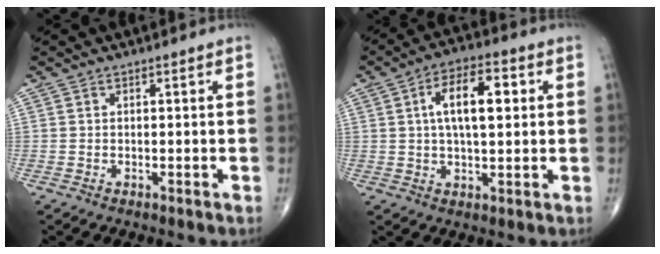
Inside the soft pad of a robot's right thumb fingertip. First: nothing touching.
{"total": 10.8, "force": [2.2, 4.8, 9.4], "torque": [-0.142, 0.012, 0.032]}